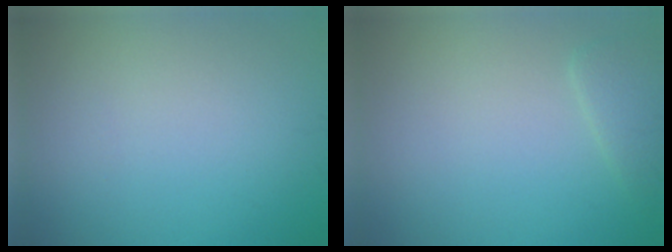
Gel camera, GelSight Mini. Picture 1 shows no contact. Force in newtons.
{"total": 1.6, "press": 1.6, "slide": 0.2}